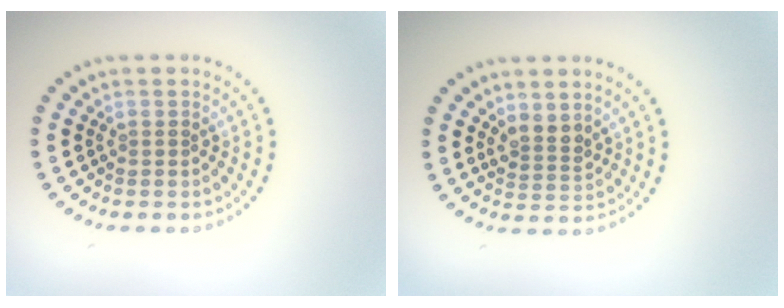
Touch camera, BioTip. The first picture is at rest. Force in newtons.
{"total": 2.1, "press": 1.7, "slide": 1.1}